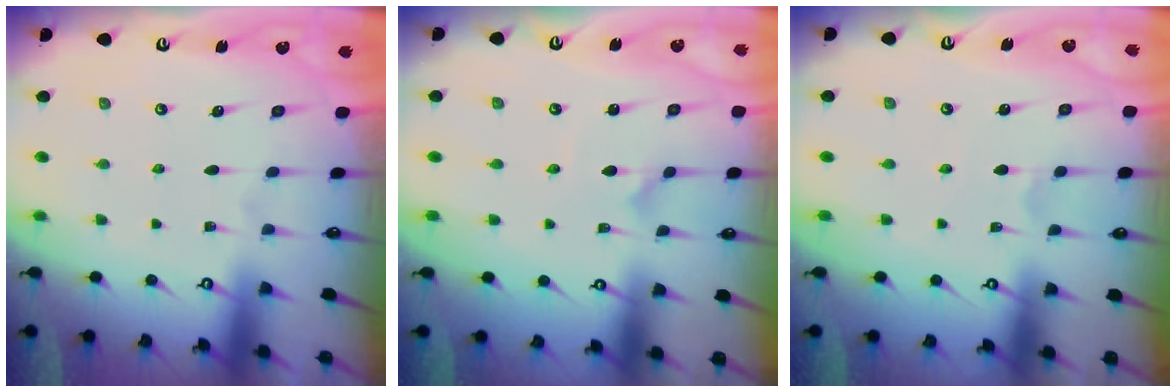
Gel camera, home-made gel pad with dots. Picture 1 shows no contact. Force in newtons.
{"total": 1.4, "press": 1.4, "slide": 0.1}
{"total": 1.0, "press": 1.0, "slide": 0.1}